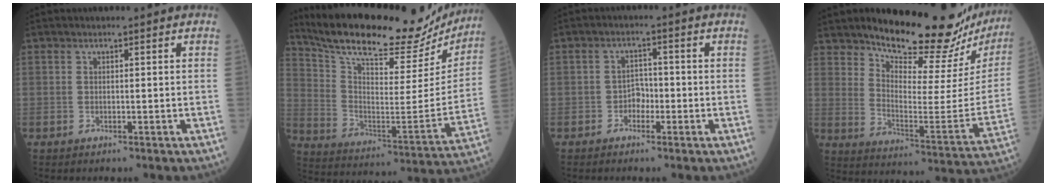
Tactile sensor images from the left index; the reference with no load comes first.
{"total": 28.0, "force": [24.9, 6.5, 11.1], "torque": [-0.190, -0.035, 0.354]}
{"total": 2.4, "force": [-1.1, 1.6, 1.3], "torque": [-0.017, 0.008, -0.022]}
{"total": 20.8, "force": [19.3, 2.6, 7.1], "torque": [-0.111, -0.109, 0.256]}